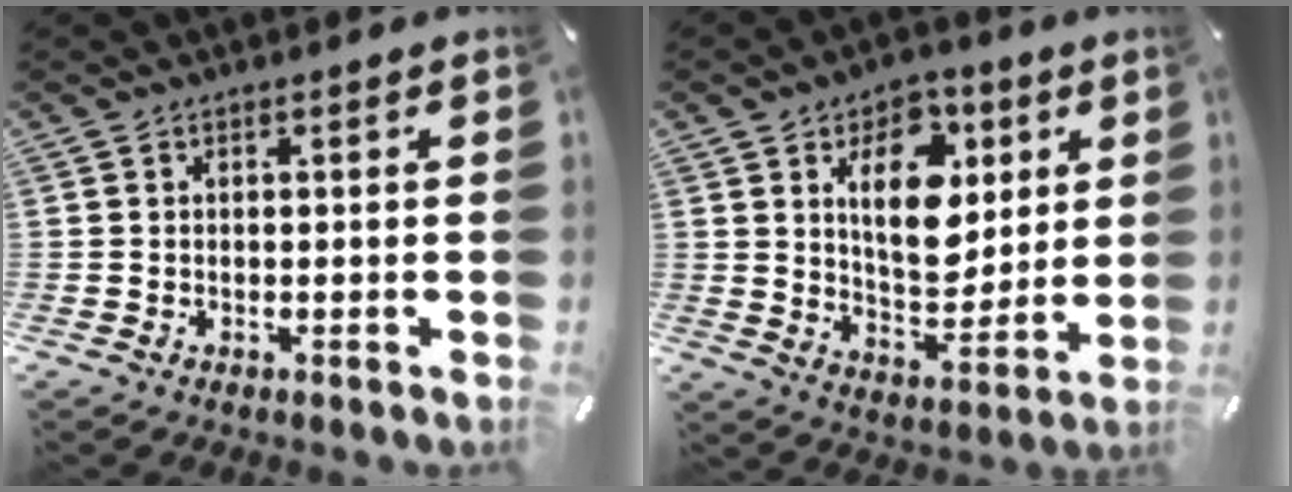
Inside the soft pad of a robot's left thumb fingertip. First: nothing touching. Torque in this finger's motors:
{"motor_torque": [2.07, 2.04, 1.20, -1.00, 0.46]}